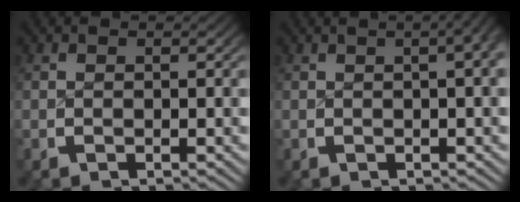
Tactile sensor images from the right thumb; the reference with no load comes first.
{"total": 7.9, "force": [2.5, 3.8, 6.5], "torque": [-0.052, 0.045, 0.013]}